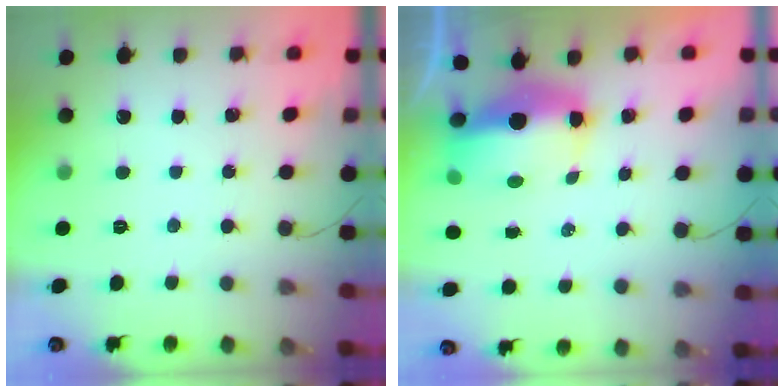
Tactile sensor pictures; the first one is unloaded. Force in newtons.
{"total": 9.7, "press": 9.5, "slide": 1.9}